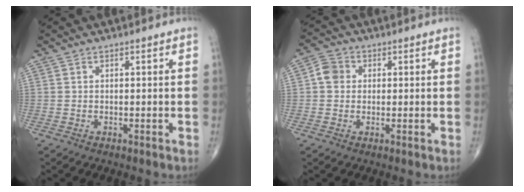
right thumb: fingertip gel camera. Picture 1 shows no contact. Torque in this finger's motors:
{"motor_torque": [0.18, 1.08, 0.37, 0.05, -0.01]}